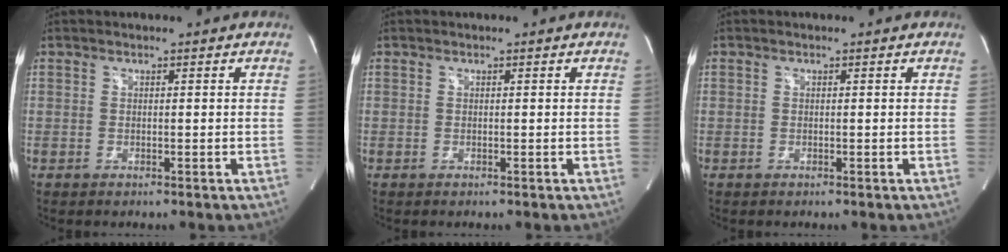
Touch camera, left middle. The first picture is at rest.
{"total": 0.0}
{"total": 0.0}